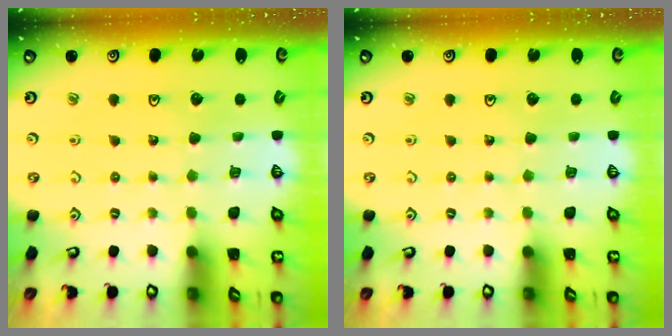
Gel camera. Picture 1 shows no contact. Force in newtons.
{"total": 0.0}